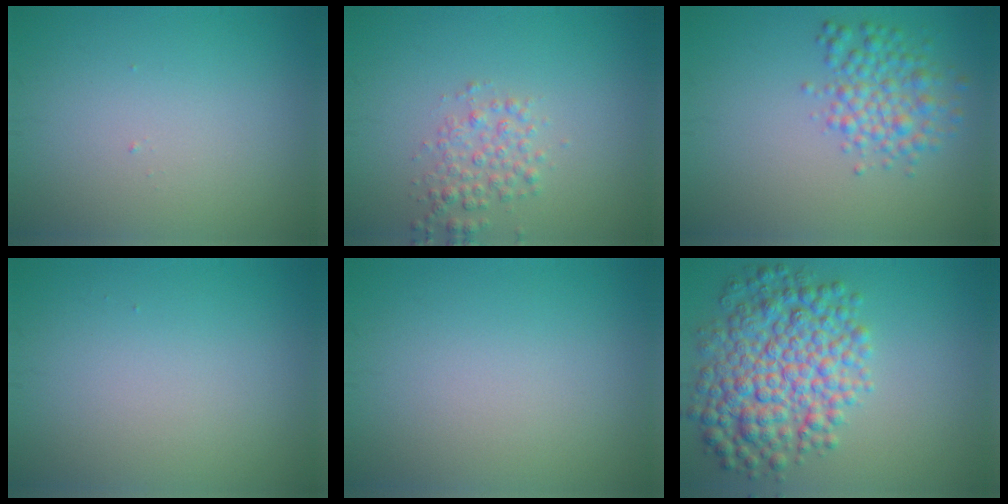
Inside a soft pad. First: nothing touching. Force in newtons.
{"total": 2.4, "press": 2.4, "slide": 0.1}
{"total": 3.6, "press": 3.6, "slide": 0.0}
{"total": 0.0}
{"total": 0.0}
{"total": 8.3, "press": 8.3, "slide": 0.0}